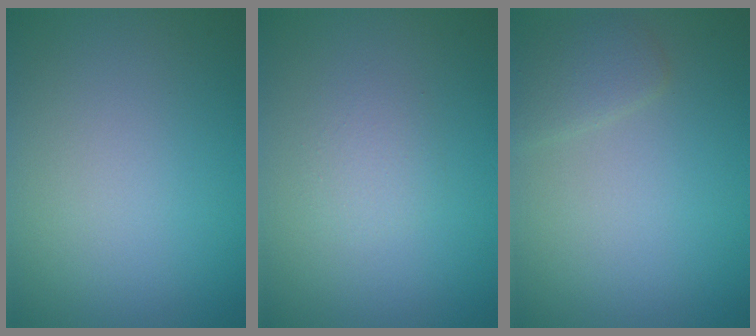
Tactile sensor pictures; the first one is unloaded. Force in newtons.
{"total": 1.2, "press": 1.2, "slide": 0.0}
{"total": 1.7, "press": 1.7, "slide": 0.0}